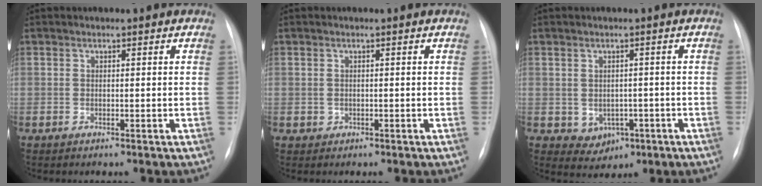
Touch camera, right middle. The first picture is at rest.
{"total": 0.7, "force": [-0.1, 0.7, 0.1], "torque": [0.000, 0.003, -0.001]}
{"total": 4.2, "force": [-1.3, 3.4, 2.1], "torque": [-0.026, 0.007, -0.001]}